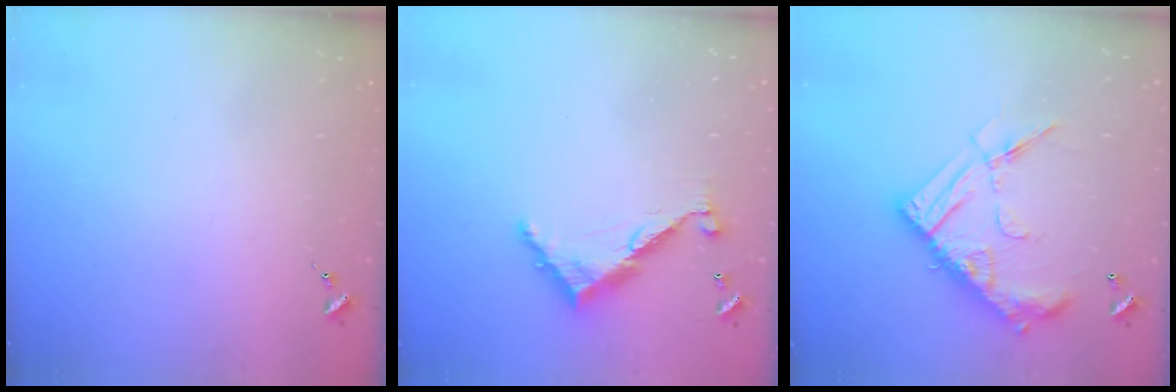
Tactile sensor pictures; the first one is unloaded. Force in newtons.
{"total": 9.0, "press": 9.0, "slide": 0.7}
{"total": 18.6, "press": 18.5, "slide": 1.7}